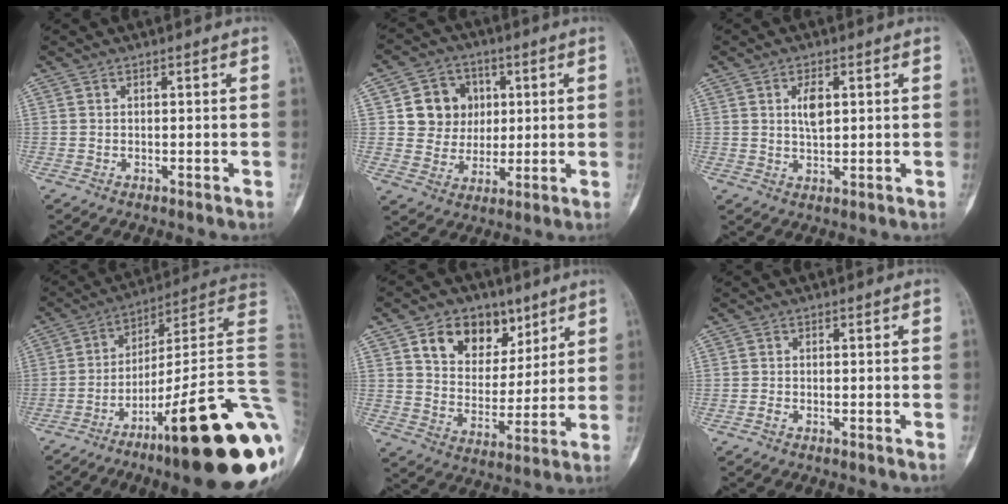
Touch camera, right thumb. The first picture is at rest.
{"total": 10.1, "force": [2.3, 9.3, 3.4], "torque": [-0.008, 0.000, 0.042]}
{"total": 4.1, "force": [1.2, 2.0, 3.4], "torque": [-0.054, -0.007, 0.021]}
{"total": 30.0, "force": [-11.4, 4.9, 27.3], "torque": [-0.275, 0.078, -0.175]}
{"total": 13.4, "force": [7.2, 9.4, 6.4], "torque": [-0.060, -0.032, 0.122]}
{"total": 0.7, "force": [-0.6, 0.2, 0.4], "torque": [-0.012, 0.000, -0.014]}